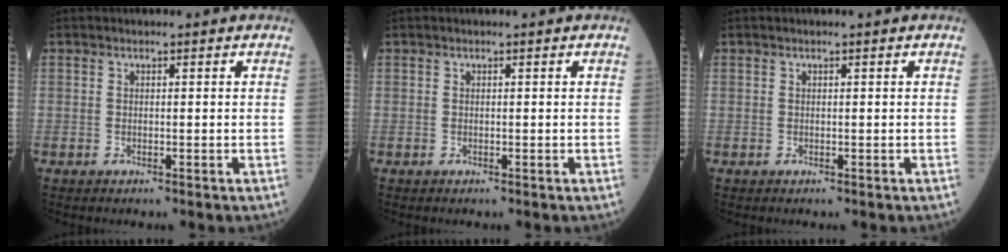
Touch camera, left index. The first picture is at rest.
{"total": 0.0}
{"total": 0.0}